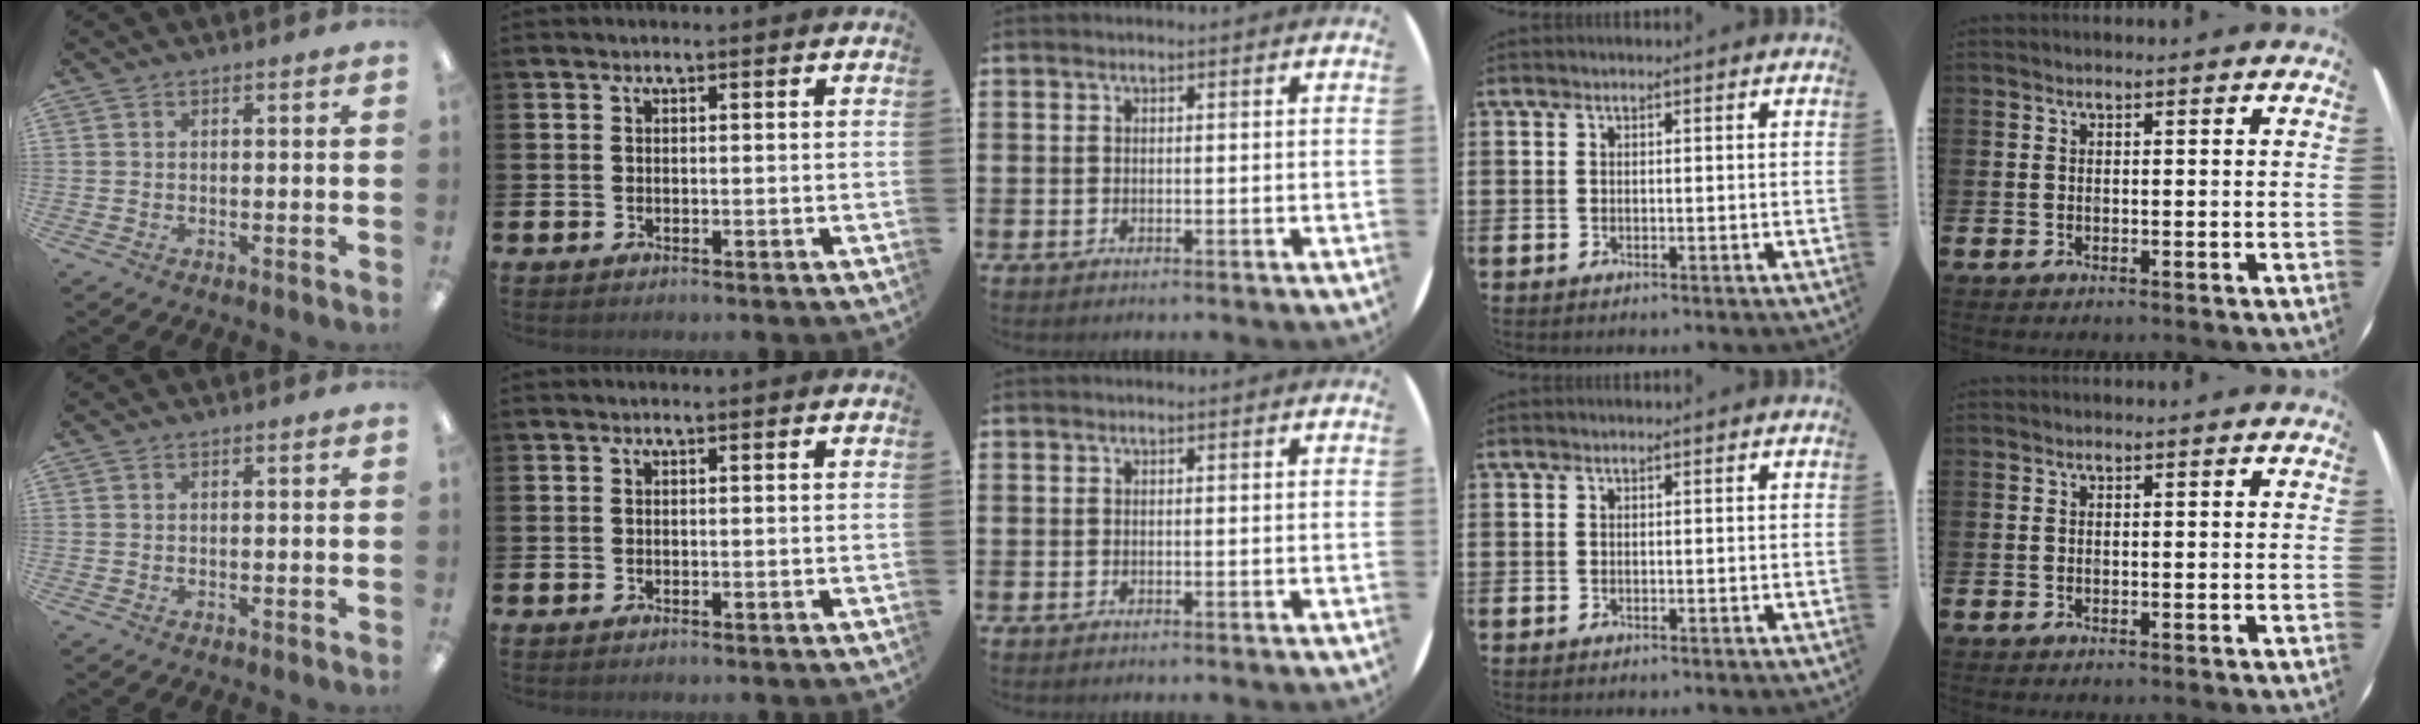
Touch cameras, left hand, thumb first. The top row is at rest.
{}